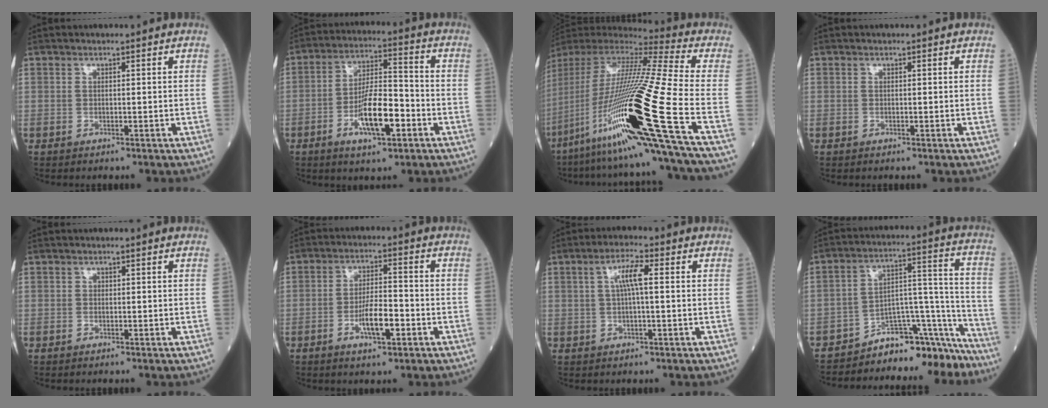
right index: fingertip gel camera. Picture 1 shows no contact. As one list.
[{"total": 10.3, "force": [-3.9, 2.6, 9.2], "torque": [-0.171, 0.005, -0.067]}, {"total": 31.1, "force": [-11.6, -0.2, 28.9], "torque": [-0.533, -0.052, -0.216]}, {"total": 0.0}, {"total": 0.0}, {"total": 6.1, "force": [-2.4, 1.4, 5.5], "torque": [-0.104, 0.002, -0.040]}, {"total": 4.5, "force": [0.8, 0.5, 4.4], "torque": [-0.084, 0.012, 0.014]}, {"total": 14.4, "force": [-14.0, 2.8, 1.7], "torque": [0.020, 0.083, -0.212]}]